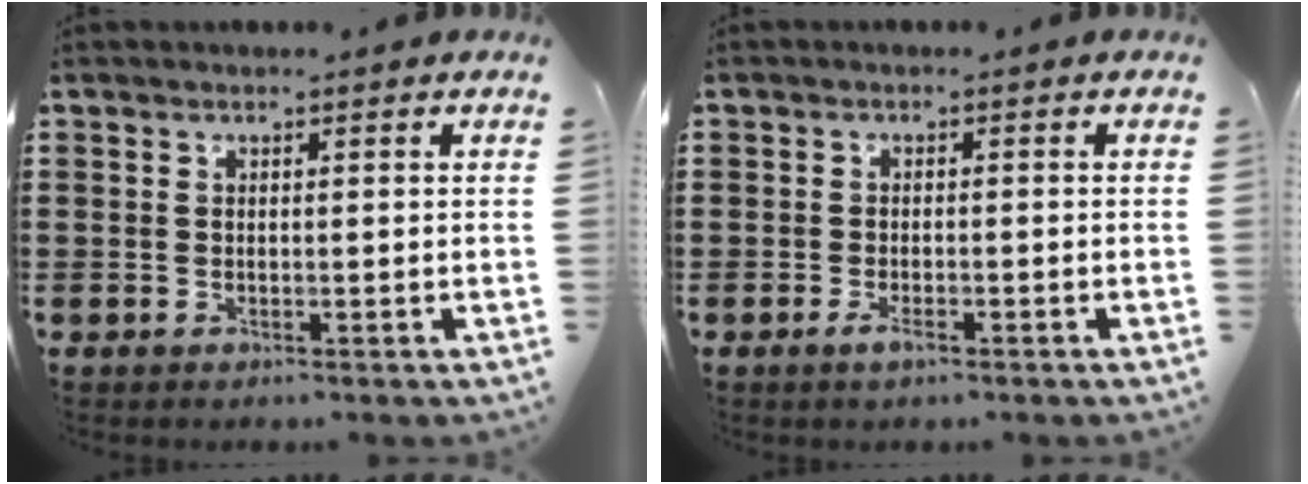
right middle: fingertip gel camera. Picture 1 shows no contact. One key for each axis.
{"total": 1.9, "fx": -1.1, "fy": 0.6, "fz": 1.4, "tx": -0.033, "ty": -0.003, "tz": -0.023}